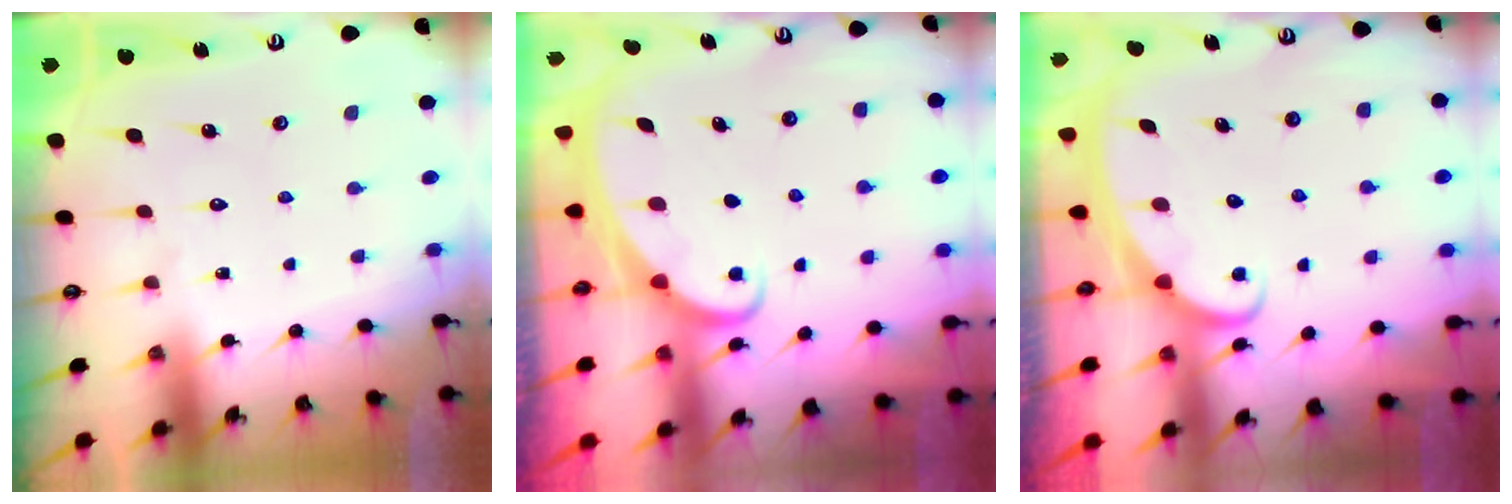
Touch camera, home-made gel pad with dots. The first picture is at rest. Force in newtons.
{"total": 2.4, "press": 2.4, "slide": 0.3}
{"total": 2.5, "press": 2.5, "slide": 0.3}